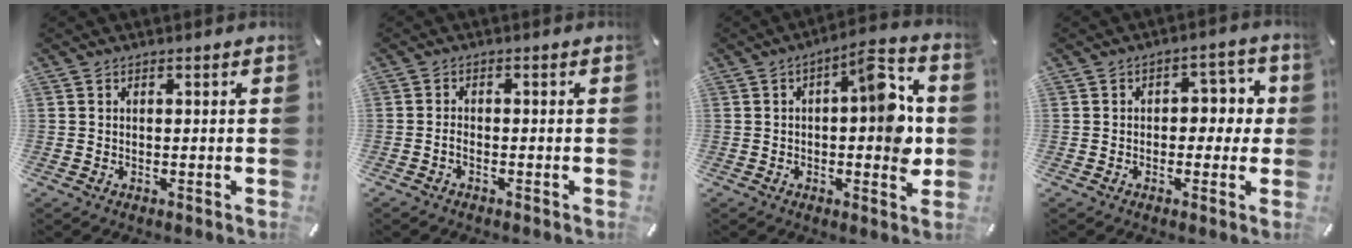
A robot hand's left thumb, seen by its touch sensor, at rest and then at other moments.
{"total": 1.3, "force": [-0.9, 0.6, 0.8], "torque": [-0.016, 0.003, -0.017]}
{"total": 13.4, "force": [1.0, 4.9, 12.4], "torque": [-0.149, -0.008, 0.012]}
{"total": 6.2, "force": [-0.1, 4.3, 4.4], "torque": [-0.048, 0.003, -0.014]}